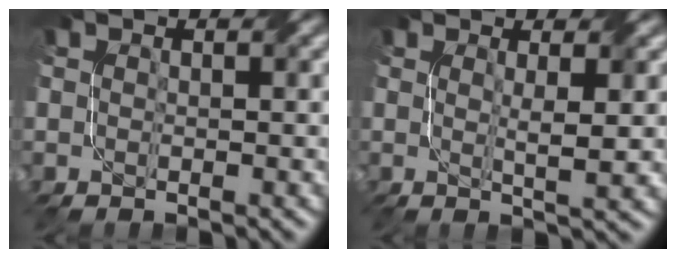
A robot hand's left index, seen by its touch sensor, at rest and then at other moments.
{"total": 2.8, "force": [0.6, 0.4, 2.8], "torque": [-0.043, -0.004, 0.009]}